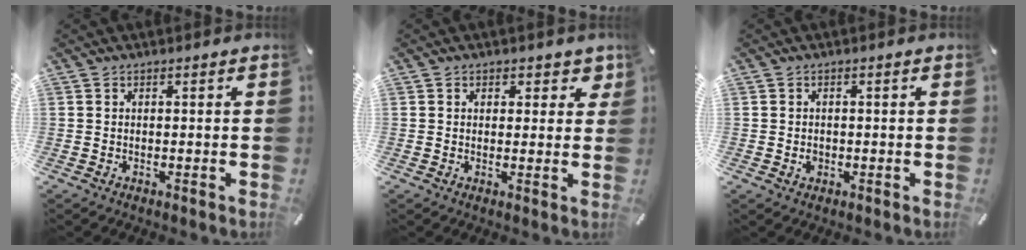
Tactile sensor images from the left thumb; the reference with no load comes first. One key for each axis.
{"total": 3.4, "fx": 1.7, "fy": 2.5, "fz": 1.5, "tx": 0.005, "ty": -0.007, "tz": 0.021}
{"total": 1.3, "fx": -0.2, "fy": 1.2, "fz": 0.5, "tx": -0.010, "ty": 0.005, "tz": -0.006}